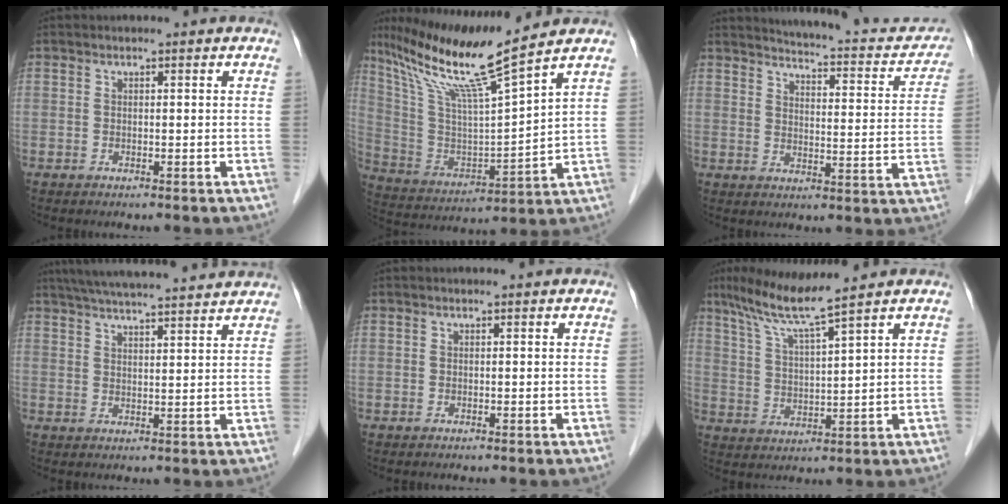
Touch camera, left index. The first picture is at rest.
{"total": 15.4, "force": [11.9, -1.8, 9.6], "torque": [-0.183, -0.003, 0.222]}
{"total": 16.1, "force": [14.6, 3.6, 5.8], "torque": [-0.054, -0.018, 0.161]}
{"total": 17.0, "force": [15.4, 1.0, 7.1], "torque": [-0.122, 0.041, 0.216]}
{"total": 0.0}
{"total": 8.0, "force": [6.2, -1.5, 4.8], "torque": [-0.094, -0.001, 0.118]}